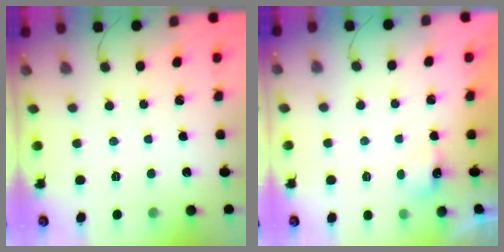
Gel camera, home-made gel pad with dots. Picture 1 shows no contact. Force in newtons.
{"total": 2.5, "press": 2.5, "slide": 0.6}